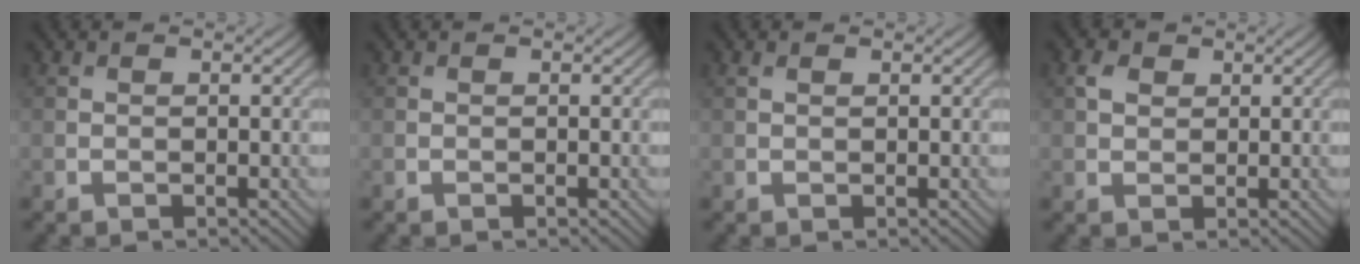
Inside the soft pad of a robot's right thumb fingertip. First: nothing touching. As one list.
[{"total": 0.0}, {"total": 0.7, "force": [0.5, 0.3, 0.5], "torque": [-0.013, 0.003, 0.009]}, {"total": 2.1, "force": [1.1, 1.5, 1.1], "torque": [-0.026, 0.005, 0.018]}]